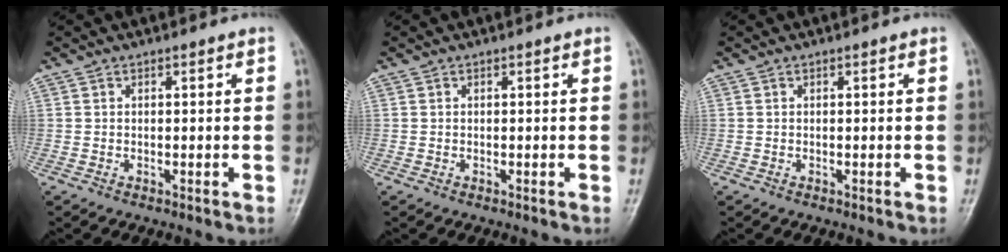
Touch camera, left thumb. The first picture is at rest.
{"total": 0.0}
{"total": 0.0}